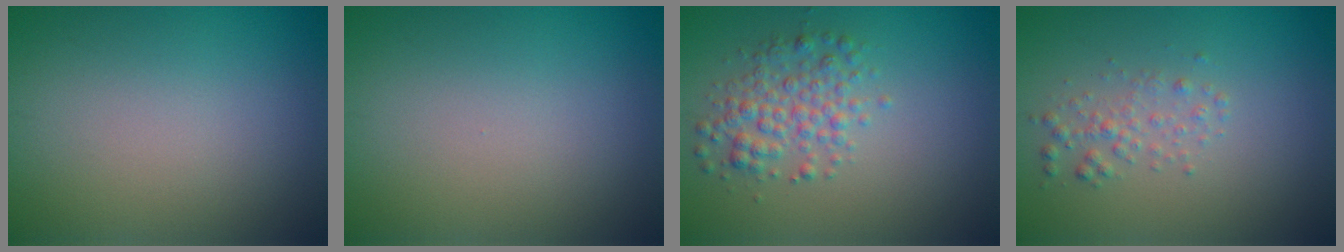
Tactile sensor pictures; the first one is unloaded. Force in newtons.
{"total": 0.0}
{"total": 3.2, "press": 3.2, "slide": 0.1}
{"total": 1.5, "press": 1.5, "slide": 0.0}